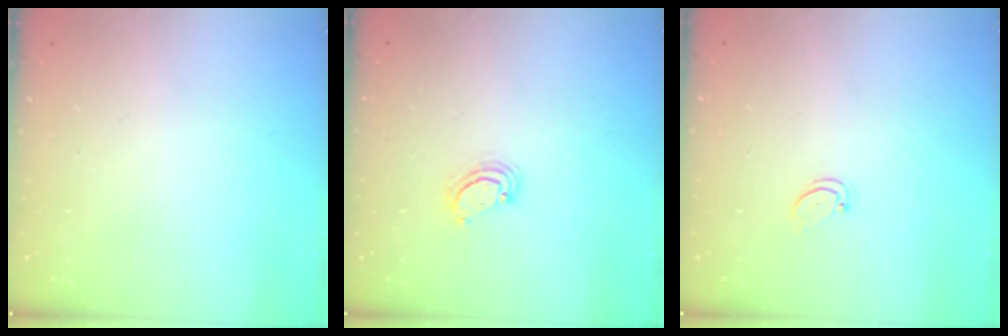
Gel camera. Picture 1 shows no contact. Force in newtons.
{"total": 2.6, "press": 2.6, "slide": 0.3}
{"total": 1.5, "press": 1.5, "slide": 0.3}